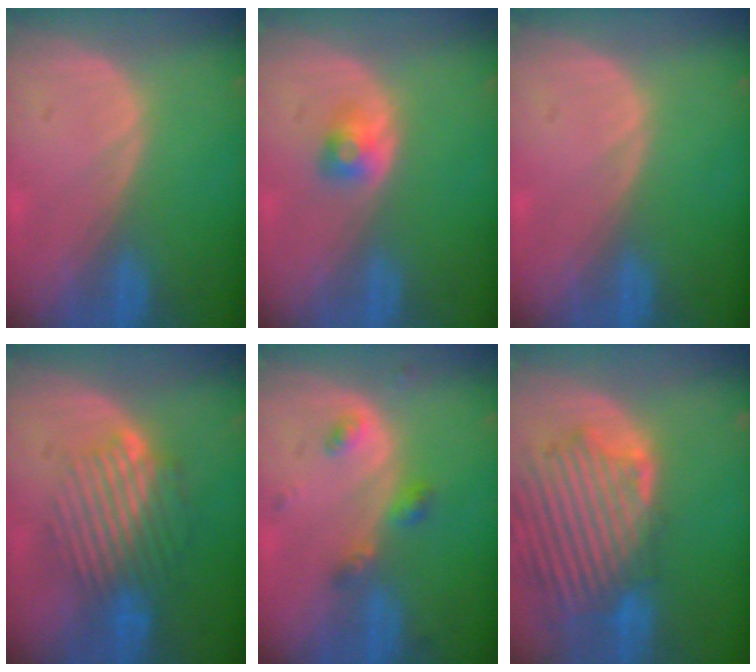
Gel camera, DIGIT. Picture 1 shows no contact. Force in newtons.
{"total": 2.6, "press": 2.4, "slide": 1.2}
{"total": 0.0}
{"total": 9.1, "press": 8.1, "slide": 4.3}
{"total": 3.7, "press": 3.7, "slide": 0.4}
{"total": 13.3, "press": 11.6, "slide": 6.4}